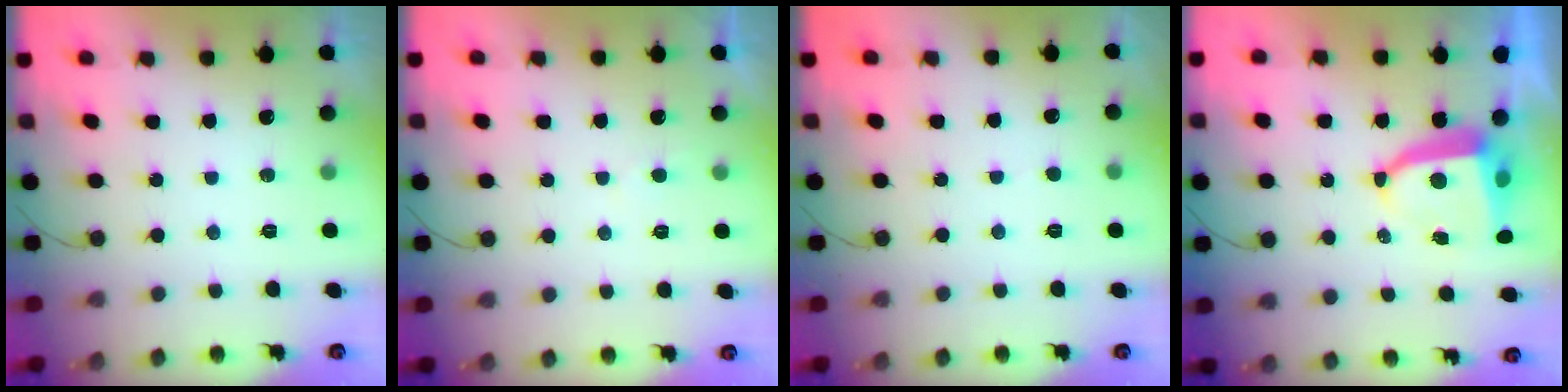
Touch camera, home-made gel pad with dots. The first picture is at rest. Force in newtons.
{"total": 2.0, "press": 2.0, "slide": 0.2}
{"total": 2.5, "press": 2.5, "slide": 0.3}
{"total": 7.8, "press": 7.8, "slide": 0.5}